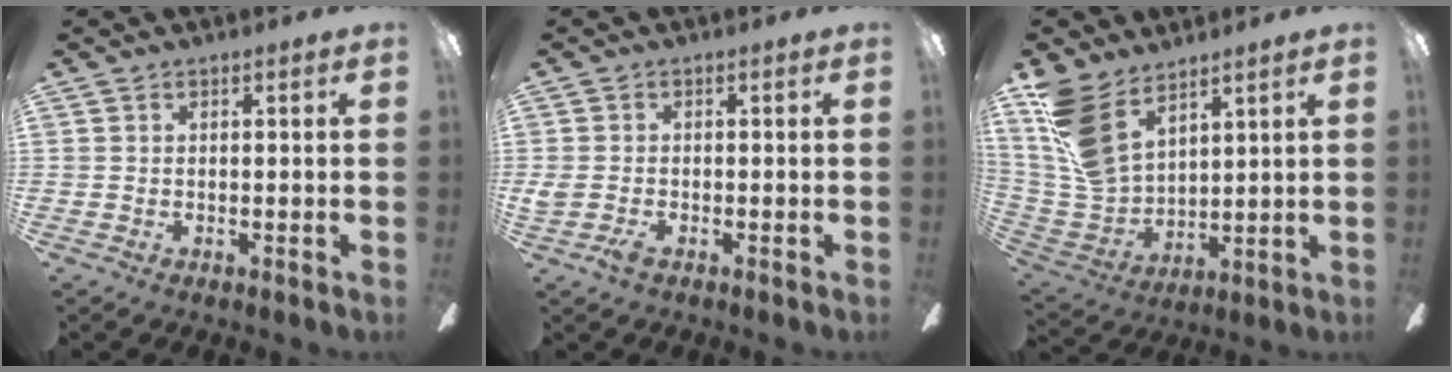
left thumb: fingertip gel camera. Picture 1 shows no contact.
{"total": 2.7, "force": [-1.5, 1.2, 2.0], "torque": [-0.046, 0.000, -0.028]}
{"total": 15.2, "force": [9.7, 8.3, 8.3], "torque": [-0.214, -0.037, 0.189]}